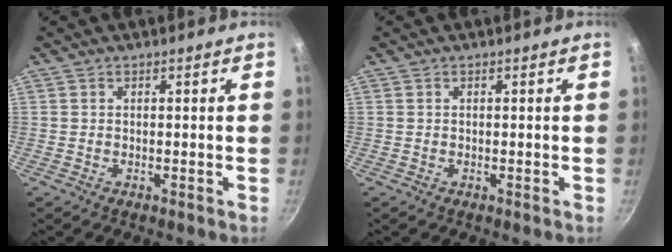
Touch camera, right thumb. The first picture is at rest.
{"total": 0.0}